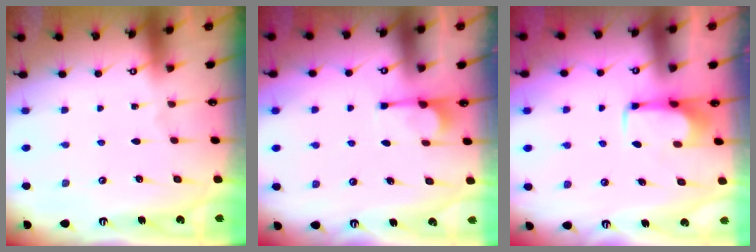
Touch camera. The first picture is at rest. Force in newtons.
{"total": 1.3, "press": 1.1, "slide": 0.6}
{"total": 1.8, "press": 1.8, "slide": 0.2}